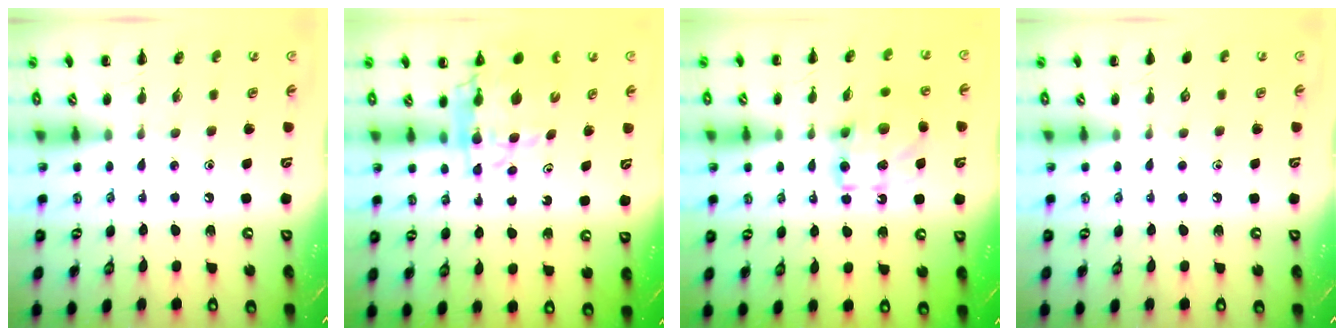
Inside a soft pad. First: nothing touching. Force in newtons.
{"total": 8.5, "press": 8.0, "slide": 2.9}
{"total": 11.9, "press": 11.9, "slide": 1.4}
{"total": 0.0}